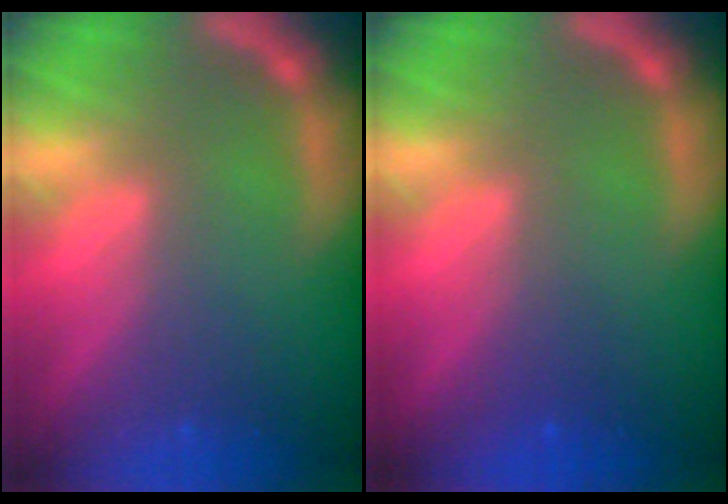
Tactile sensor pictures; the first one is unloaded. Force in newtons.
{"total": 1.0}